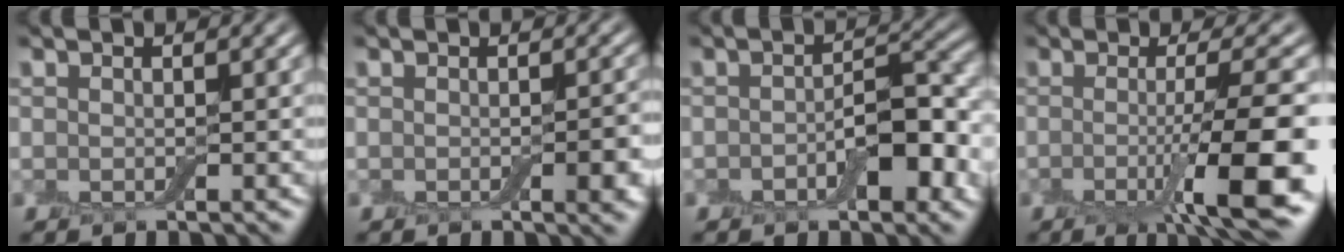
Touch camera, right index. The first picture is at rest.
{"total": 2.3, "force": [-0.6, 0.5, 2.1], "torque": [-0.026, 0.000, -0.007]}
{"total": 4.7, "force": [-1.3, 2.2, 3.9], "torque": [-0.058, 0.004, -0.021]}
{"total": 9.5, "force": [-2.3, 1.7, 9.1], "torque": [-0.123, -0.011, -0.039]}